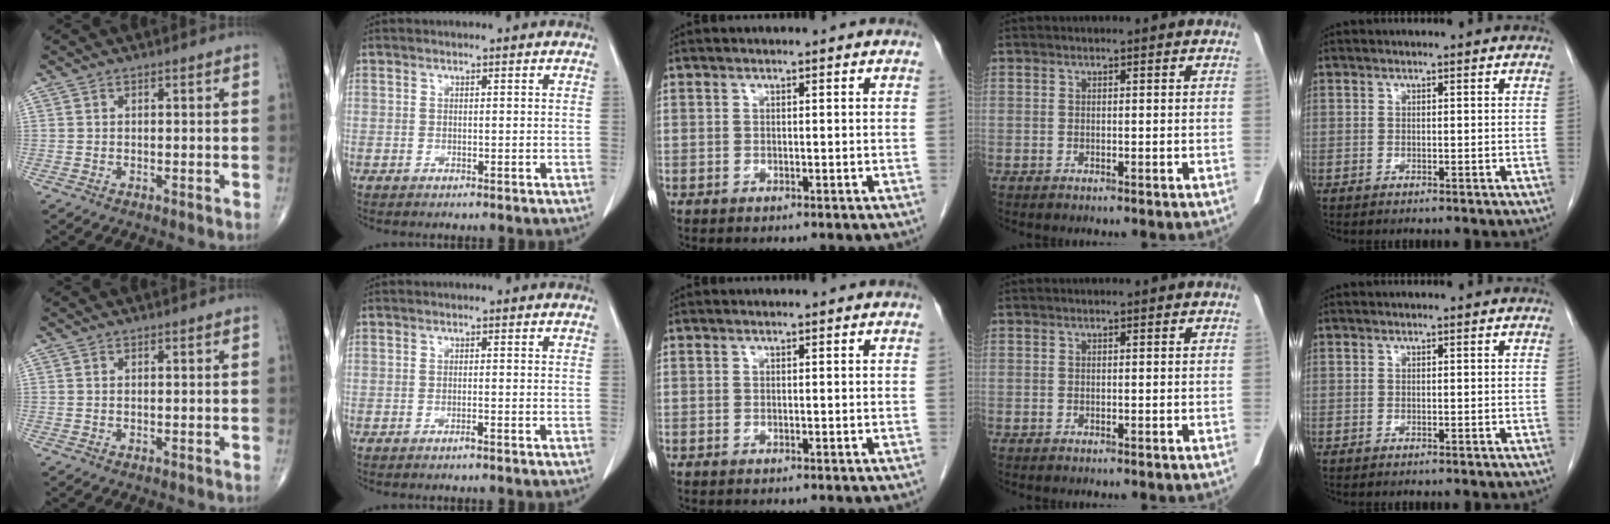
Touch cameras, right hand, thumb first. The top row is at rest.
{"index": {"total": 0.8, "force": [-0.5, -0.1, 0.5], "torque": [-0.012, 0.000, -0.010]}}